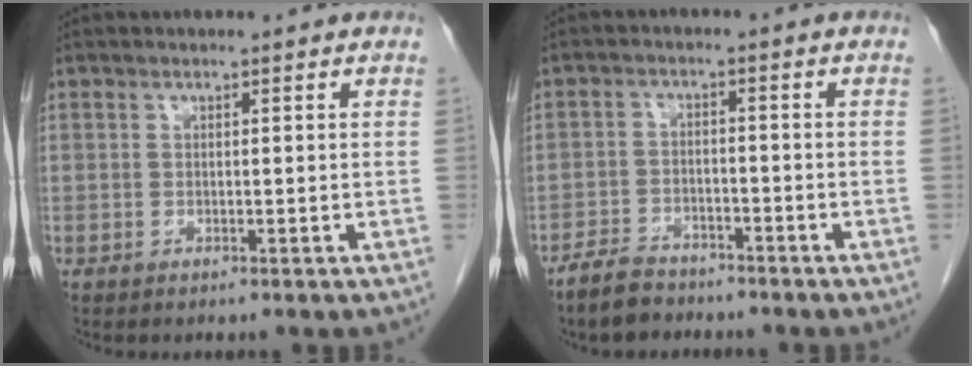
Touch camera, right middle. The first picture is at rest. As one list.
[{"total": 5.0, "force": [-4.4, 2.0, 1.3], "torque": [-0.032, -0.003, -0.080]}]